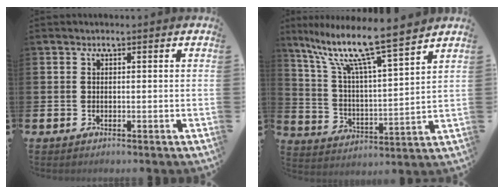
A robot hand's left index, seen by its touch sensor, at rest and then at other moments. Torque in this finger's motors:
{"motor_torque": [0.19, -0.37, 1.05, 0.21]}